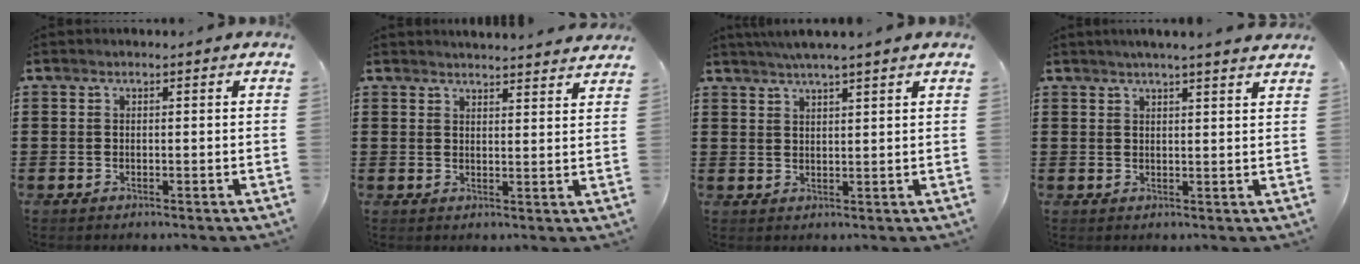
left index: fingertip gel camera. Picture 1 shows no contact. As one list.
[{"total": 2.7, "force": [2.7, -0.3, -0.1], "torque": [-0.007, -0.013, 0.051]}, {"total": 2.7, "force": [2.5, -0.7, 0.9], "torque": [-0.023, -0.003, 0.045]}, {"total": 2.6, "force": [2.3, -0.4, 0.9], "torque": [-0.024, -0.003, 0.043]}]